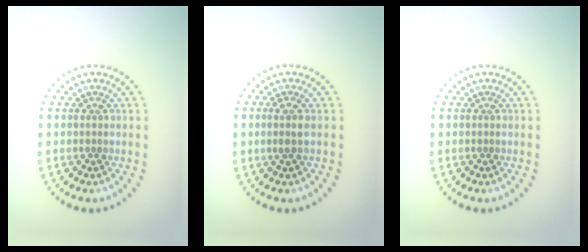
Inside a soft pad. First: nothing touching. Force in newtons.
{"total": 1.5, "press": 1.3, "slide": 0.8}
{"total": 0.0}